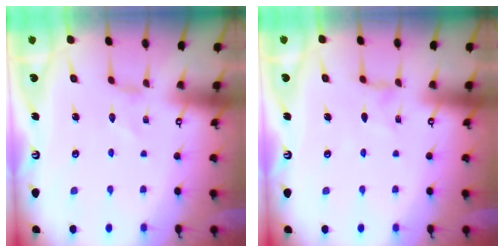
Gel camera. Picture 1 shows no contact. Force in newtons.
{"total": 0.7, "press": 0.7, "slide": 0.3}